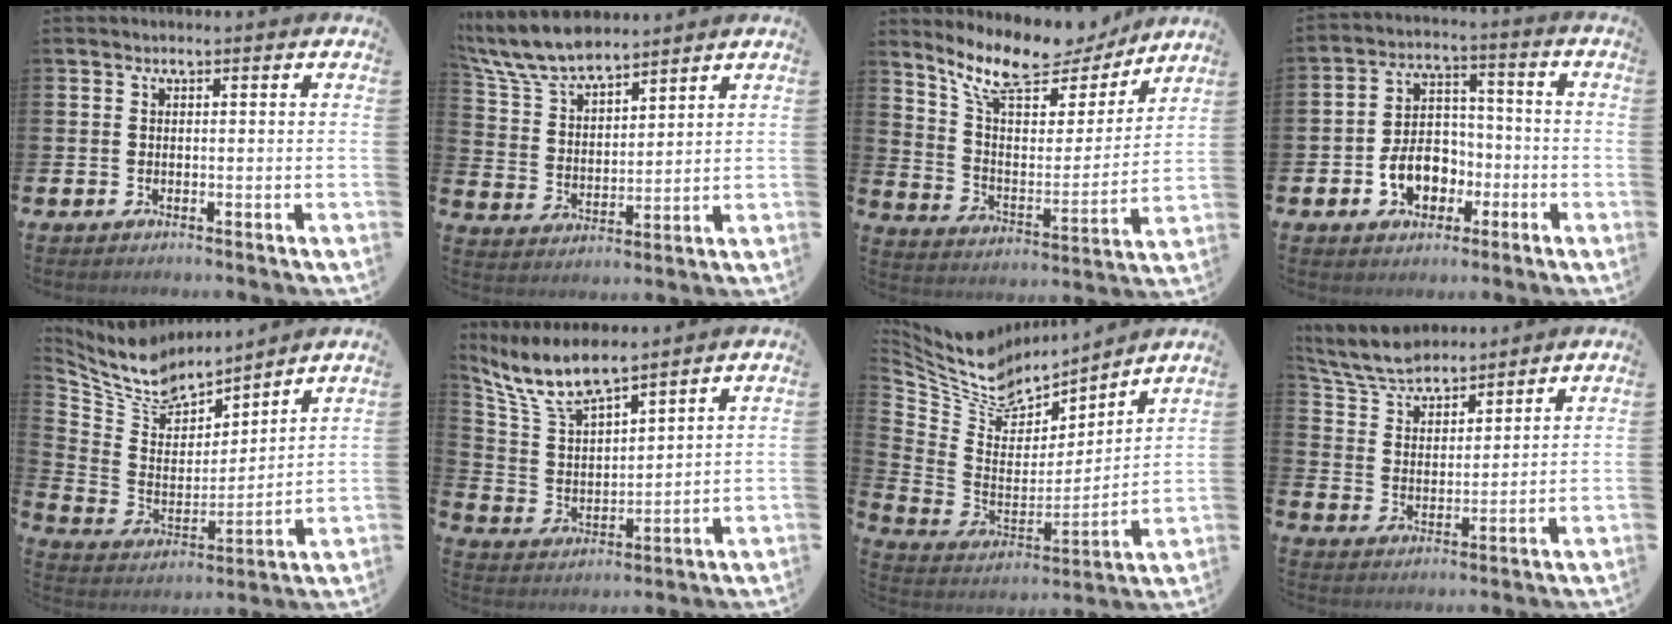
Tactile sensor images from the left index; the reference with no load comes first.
{"total": 8.6, "force": [7.8, 2.1, 2.9], "torque": [-0.094, -0.028, 0.146]}
{"total": 11.3, "force": [9.6, 3.9, 4.5], "torque": [-0.131, -0.056, 0.170]}
{"total": 7.1, "force": [-2.7, 5.4, 3.7], "torque": [-0.067, 0.015, -0.052]}
{"total": 8.0, "force": [7.6, 2.6, 1.1], "torque": [-0.072, -0.054, 0.137]}
{"total": 8.7, "force": [7.8, 1.8, 3.5], "torque": [-0.105, -0.029, 0.143]}
{"total": 8.4, "force": [7.3, 3.8, 1.1], "torque": [-0.080, -0.053, 0.134]}
{"total": 6.5, "force": [6.2, 1.6, 1.3], "torque": [-0.058, -0.028, 0.113]}